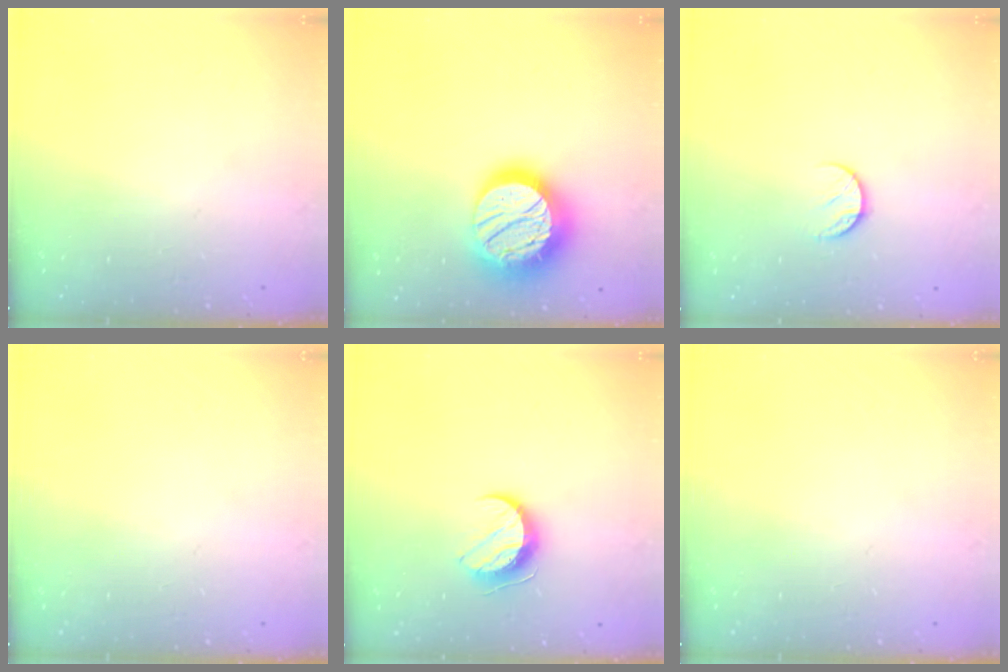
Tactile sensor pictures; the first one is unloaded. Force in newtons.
{"total": 22.5, "press": 22.4, "slide": 1.5}
{"total": 7.5, "press": 7.4, "slide": 1.1}
{"total": 0.0}
{"total": 8.6, "press": 8.6, "slide": 0.7}
{"total": 0.0}